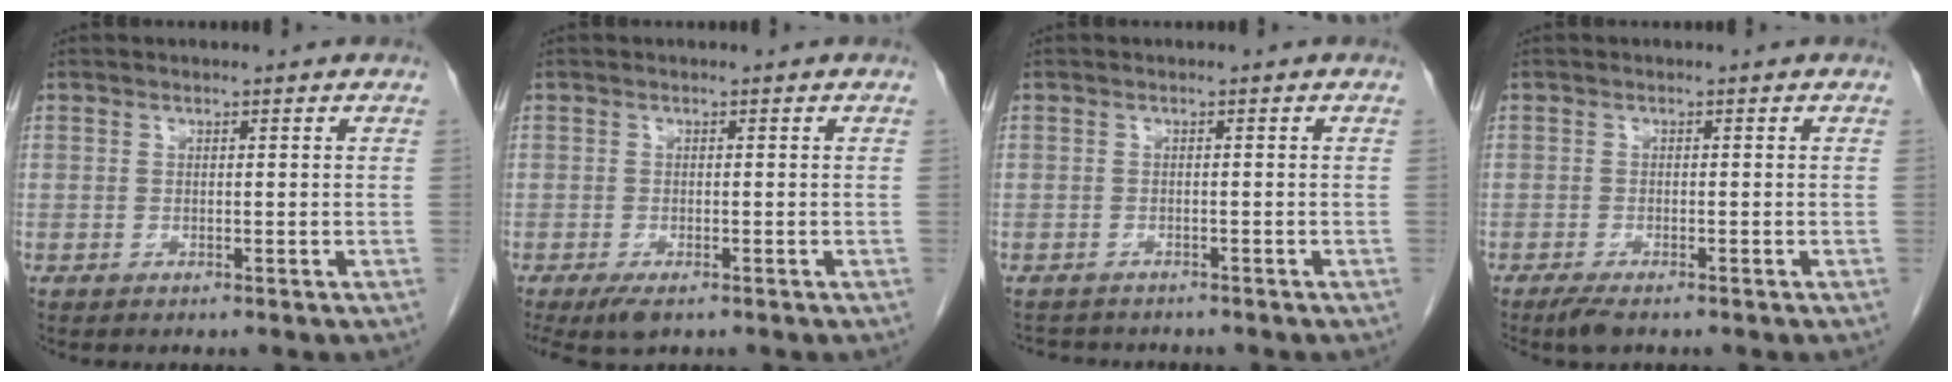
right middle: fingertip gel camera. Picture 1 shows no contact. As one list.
[{"total": 3.5, "force": [-2.3, 1.2, 2.4], "torque": [-0.048, -0.009, -0.035]}, {"total": 4.1, "force": [-3.8, 1.3, 0.7], "torque": [-0.009, -0.006, -0.054]}, {"total": 2.5, "force": [-1.9, 0.6, 1.5], "torque": [-0.034, -0.007, -0.033]}]